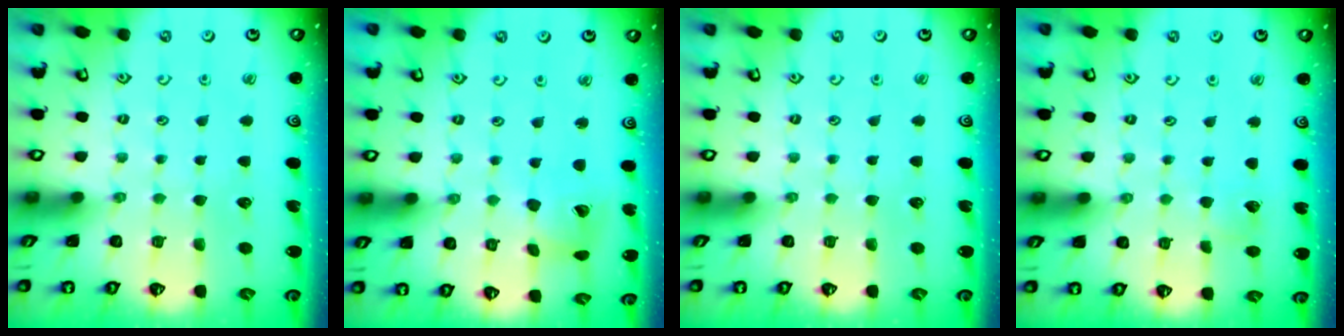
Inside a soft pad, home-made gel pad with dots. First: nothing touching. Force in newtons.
{"total": 8.8, "press": 8.8, "slide": 1.1}
{"total": 0.0}
{"total": 2.7, "press": 2.7, "slide": 0.3}